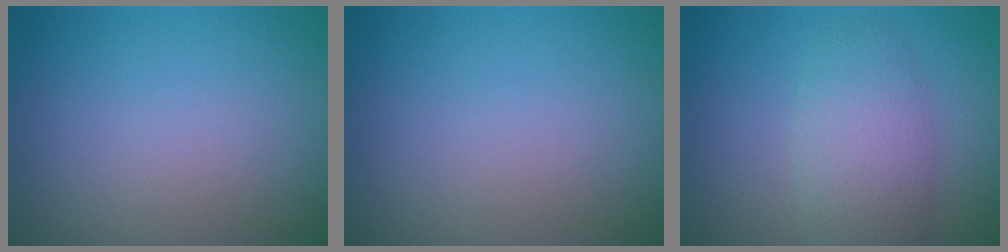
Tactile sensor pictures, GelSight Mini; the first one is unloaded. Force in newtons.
{"total": 0.0}
{"total": 4.1, "press": 4.1, "slide": 0.2}